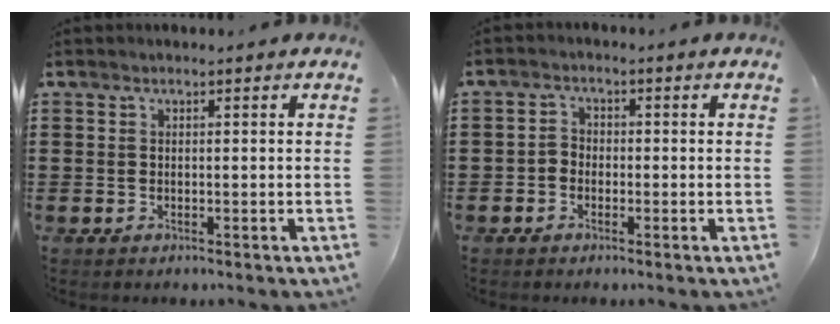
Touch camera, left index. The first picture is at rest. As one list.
[{"total": 1.9, "force": [-1.2, 1.3, 0.5], "torque": [-0.014, 0.006, -0.027]}]